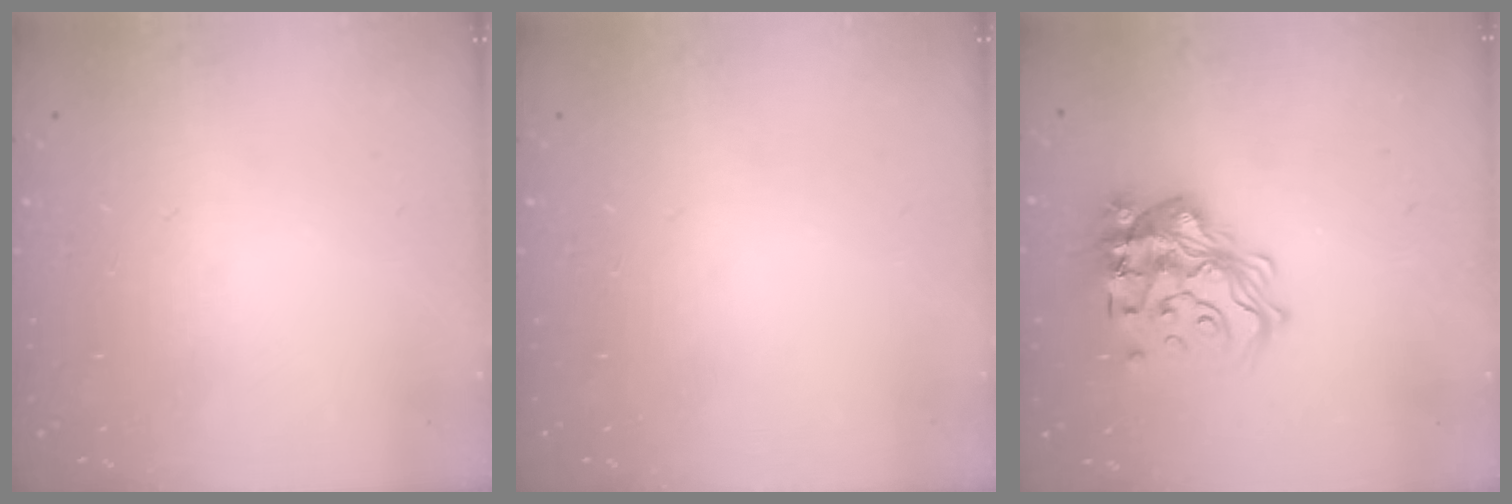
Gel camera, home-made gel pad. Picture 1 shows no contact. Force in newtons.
{"total": 0.0}
{"total": 19.3, "press": 19.2, "slide": 1.5}